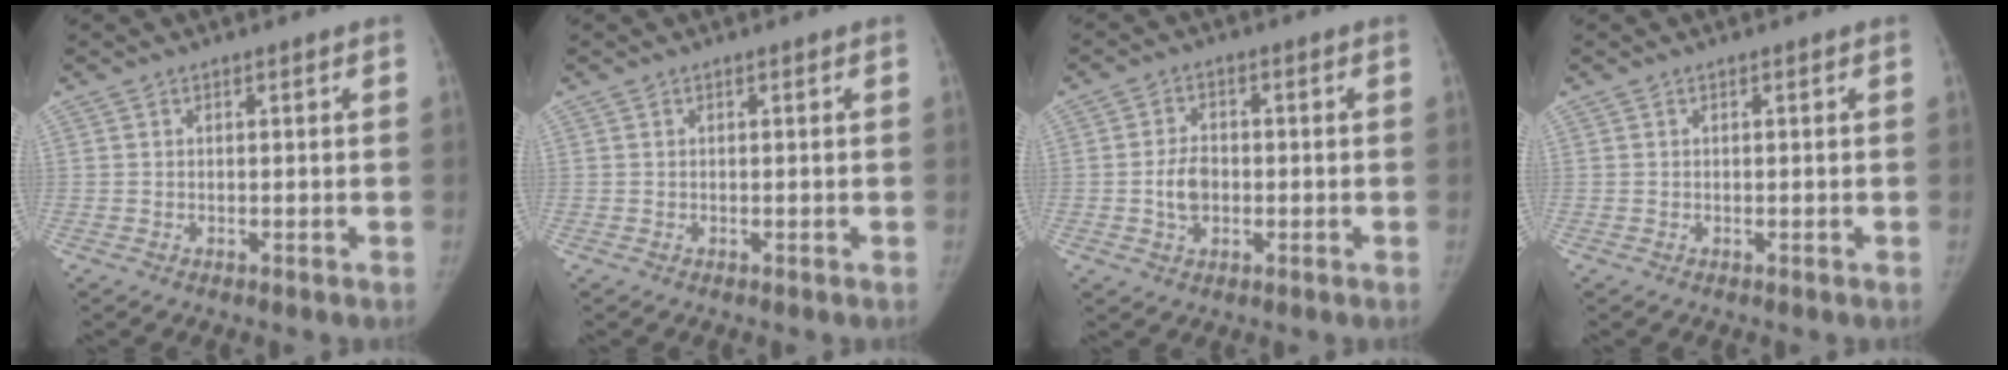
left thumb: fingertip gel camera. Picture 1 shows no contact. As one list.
[{"total": 0.0}, {"total": 5.0, "force": [-0.9, 3.6, 3.4], "torque": [-0.047, 0.010, -0.018]}, {"total": 0.0}]